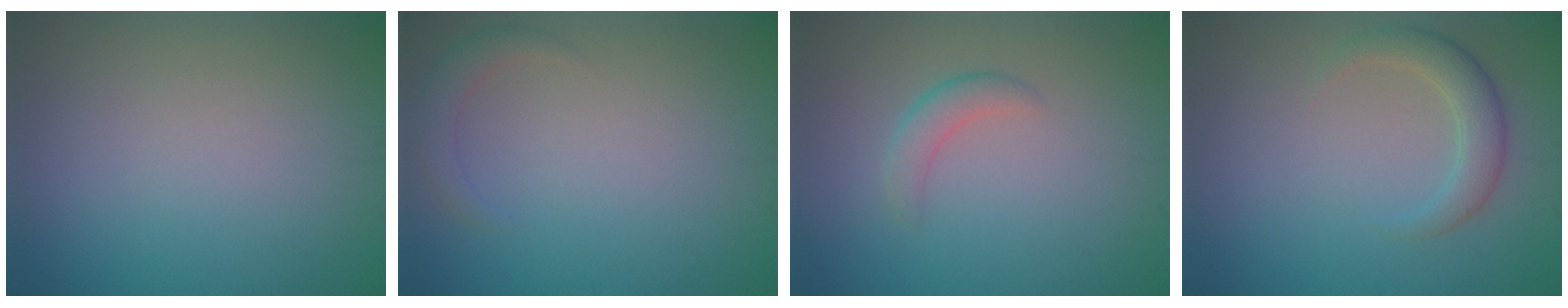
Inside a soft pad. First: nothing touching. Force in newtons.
{"total": 1.7, "press": 1.7, "slide": 0.1}
{"total": 1.8, "press": 1.8, "slide": 0.0}
{"total": 2.6, "press": 2.6, "slide": 0.2}